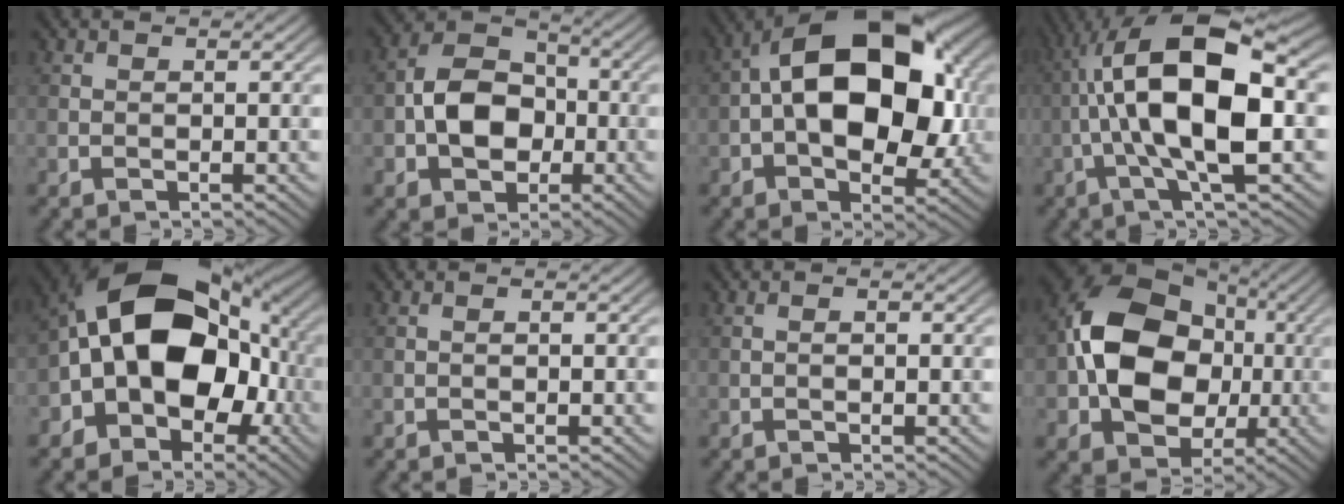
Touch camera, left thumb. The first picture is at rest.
{"total": 8.7, "force": [-1.6, 6.4, 5.6], "torque": [-0.107, 0.006, -0.044]}
{"total": 17.3, "force": [1.1, 10.1, 14.0], "torque": [-0.219, 0.028, 0.002]}
{"total": 14.7, "force": [-0.5, 4.4, 14.0], "torque": [-0.248, 0.025, -0.017]}
{"total": 16.7, "force": [-2.0, 11.4, 12.1], "torque": [-0.193, 0.010, -0.049]}
{"total": 0.7, "force": [-0.1, 0.2, 0.6], "torque": [-0.009, 0.000, -0.003]}
{"total": 1.0, "force": [-0.2, 0.2, 0.9], "torque": [-0.009, -0.004, -0.001]}
{"total": 15.0, "force": [-0.5, 11.5, 9.6], "torque": [-0.180, 0.009, -0.017]}